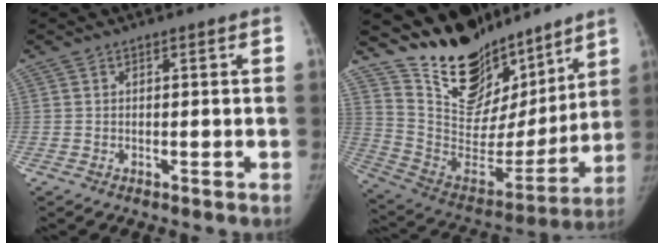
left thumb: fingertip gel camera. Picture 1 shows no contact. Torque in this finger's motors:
{"motor_torque": [0.42, 0.21, 1.33, -1.36, 0.08]}